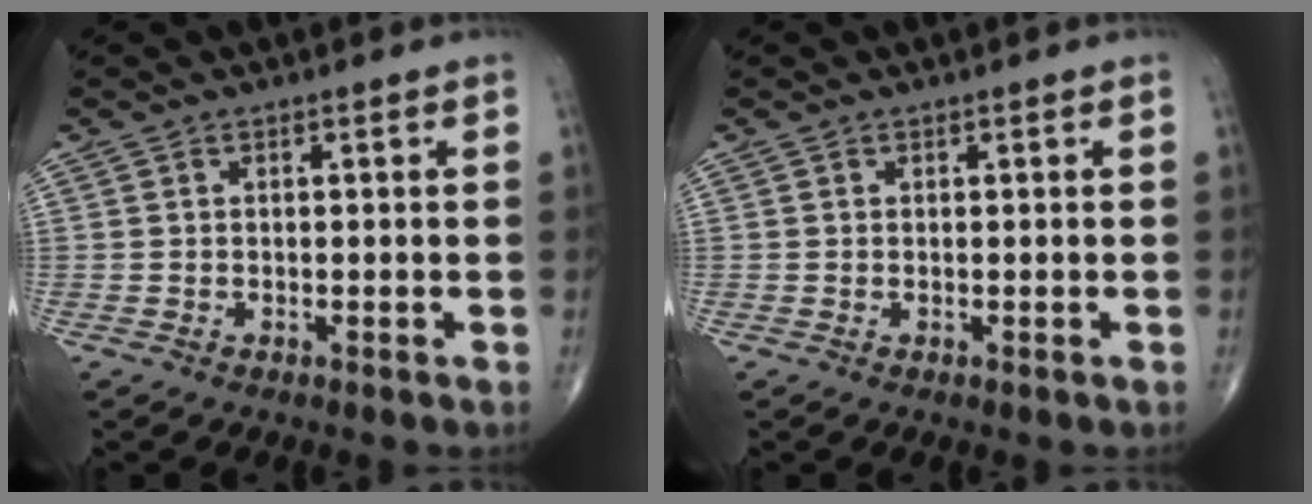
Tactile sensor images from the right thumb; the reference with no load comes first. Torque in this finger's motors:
{"motor_torque": [1.44, 1.40, -0.06, -0.11, 0.00]}